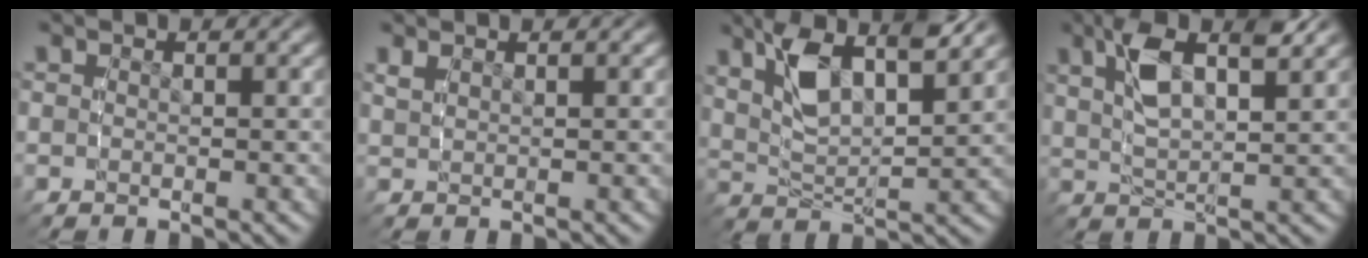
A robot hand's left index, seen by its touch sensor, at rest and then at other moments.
{"total": 0.8, "force": [0.7, 0.0, 0.4], "torque": [-0.008, 0.001, 0.022]}
{"total": 7.3, "force": [3.5, 2.9, 5.7], "torque": [-0.108, 0.001, 0.062]}
{"total": 6.1, "force": [2.6, 2.1, 5.1], "torque": [-0.105, -0.002, 0.049]}